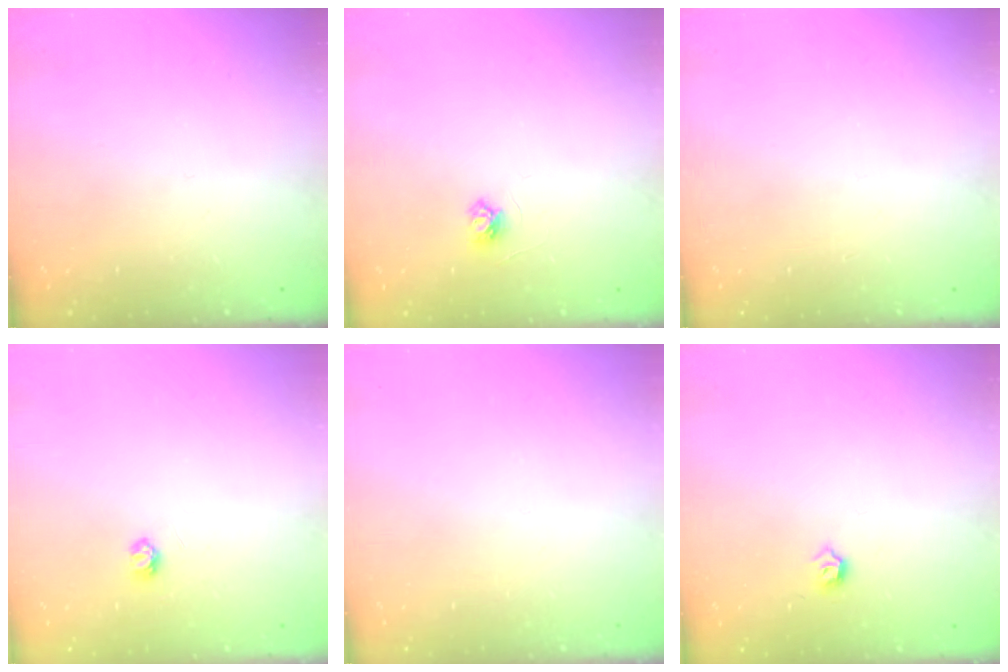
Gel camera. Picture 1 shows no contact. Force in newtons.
{"total": 3.8, "press": 3.7, "slide": 0.5}
{"total": 0.0}
{"total": 3.2, "press": 3.2, "slide": 0.3}
{"total": 0.0}
{"total": 3.4, "press": 3.3, "slide": 0.7}